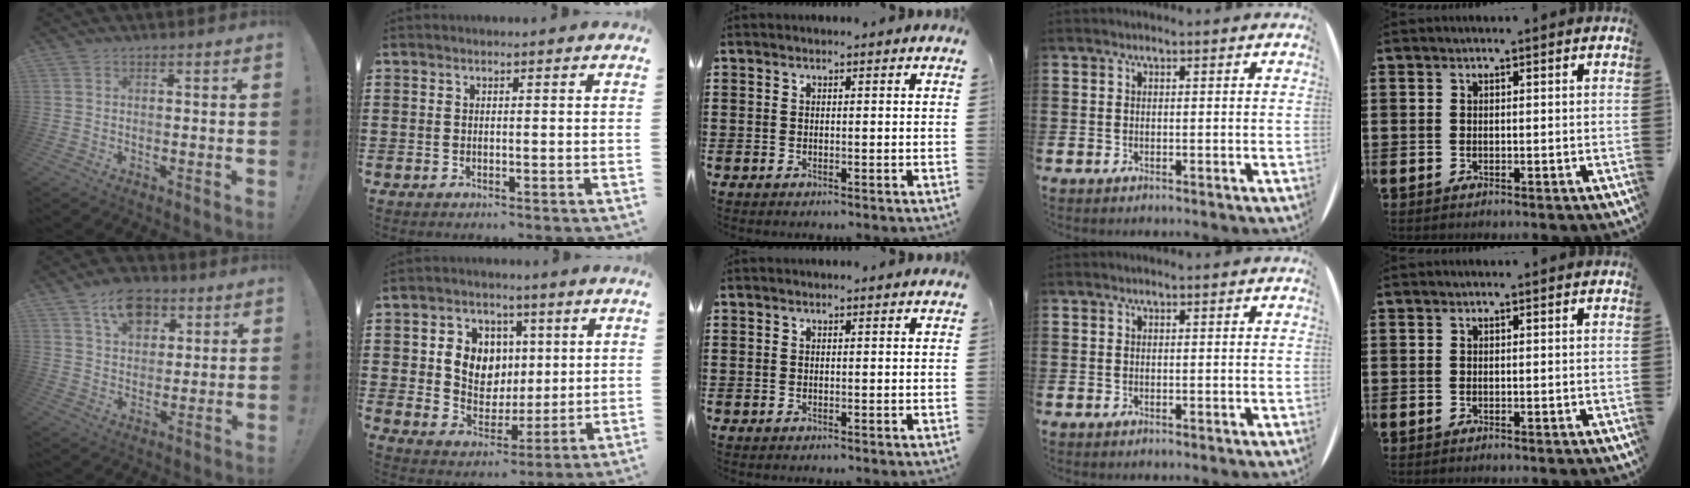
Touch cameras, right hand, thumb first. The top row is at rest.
{"thumb": {"total": 11.4, "force": [5.8, 7.9, 5.8], "torque": [-0.084, -0.016, 0.108]}, "index": {"total": 7.6, "force": [1.7, 6.7, 3.2], "torque": [-0.077, 0.015, 0.028]}}